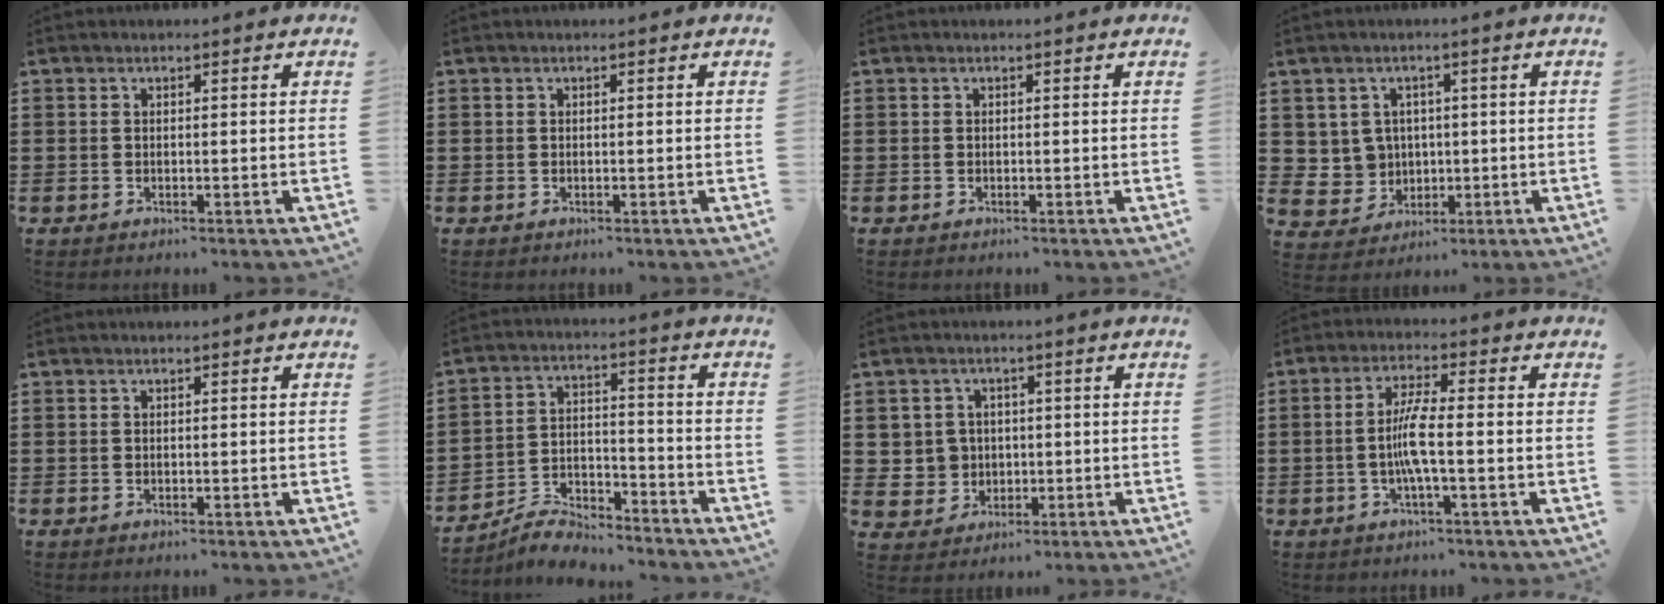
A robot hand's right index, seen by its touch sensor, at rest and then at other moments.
{"total": 0.0}
{"total": 0.0}
{"total": 4.1, "force": [1.0, 3.9, 0.6], "torque": [-0.034, 0.008, 0.019]}
{"total": 0.0}
{"total": 5.8, "force": [-5.6, 0.9, 1.0], "torque": [-0.027, 0.010, -0.112]}
{"total": 3.9, "force": [0.2, 3.9, 0.5], "torque": [-0.030, 0.013, 0.002]}
{"total": 5.5, "force": [-1.0, 0.4, 5.4], "torque": [-0.113, -0.005, -0.027]}